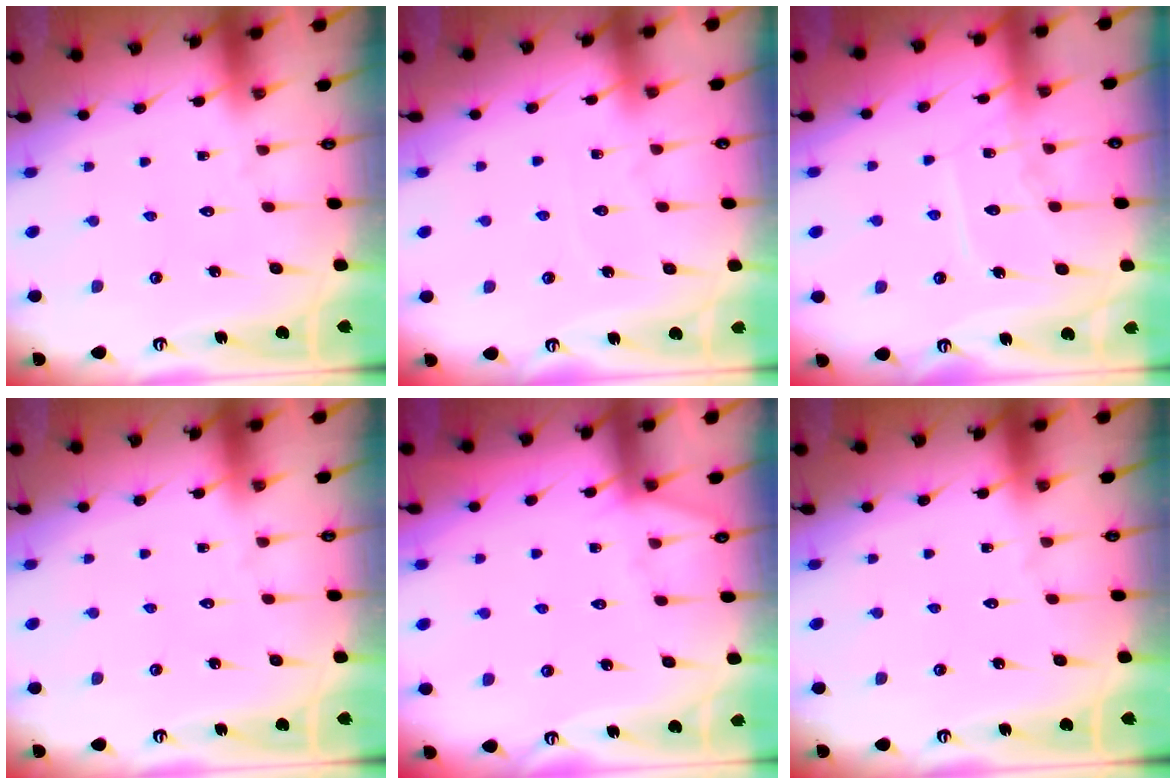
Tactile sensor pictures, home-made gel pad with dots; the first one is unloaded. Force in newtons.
{"total": 4.2, "press": 4.1, "slide": 0.5}
{"total": 8.8, "press": 8.8, "slide": 0.8}
{"total": 0.0}
{"total": 3.7, "press": 3.7, "slide": 0.5}
{"total": 0.0}